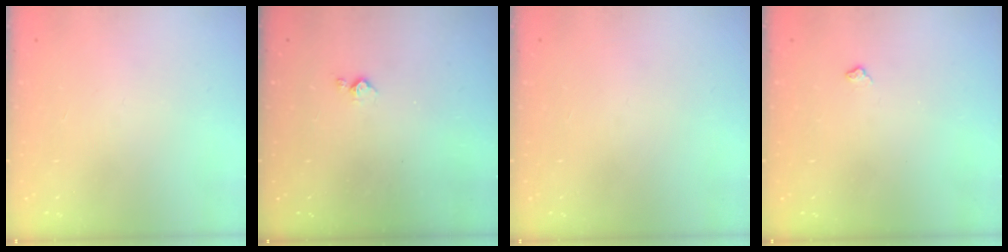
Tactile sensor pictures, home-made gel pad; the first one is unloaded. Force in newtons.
{"total": 2.8, "press": 2.7, "slide": 0.4}
{"total": 0.0}
{"total": 4.4, "press": 4.4, "slide": 0.6}